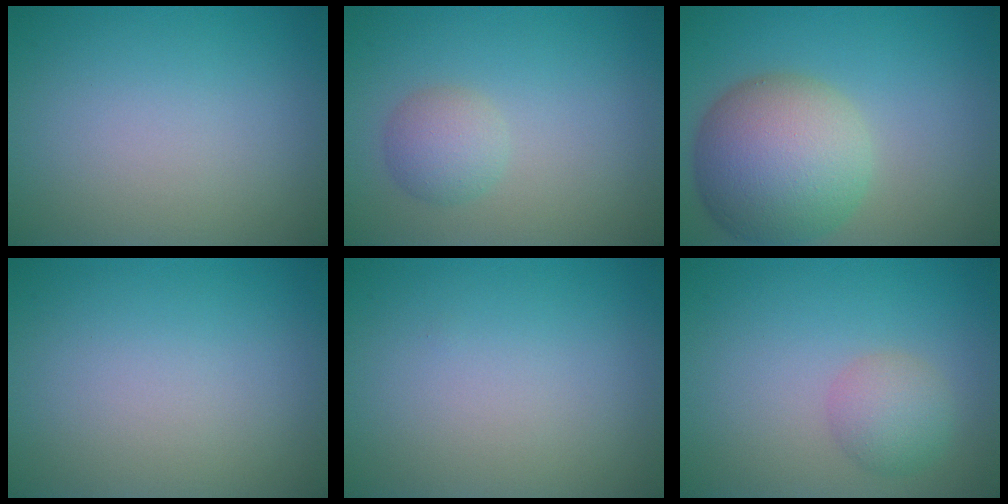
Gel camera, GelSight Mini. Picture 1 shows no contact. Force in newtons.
{"total": 2.3, "press": 2.3, "slide": 0.0}
{"total": 9.3, "press": 9.3, "slide": 0.4}
{"total": 0.0}
{"total": 0.0}
{"total": 2.6, "press": 2.6, "slide": 0.1}